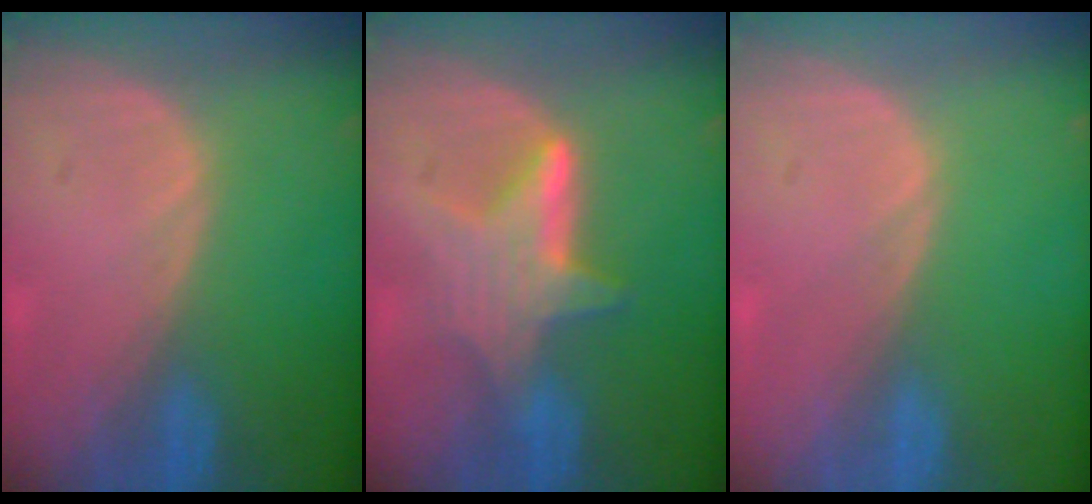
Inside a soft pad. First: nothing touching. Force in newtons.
{"total": 6.4, "press": 6.2, "slide": 1.7}
{"total": 0.0}